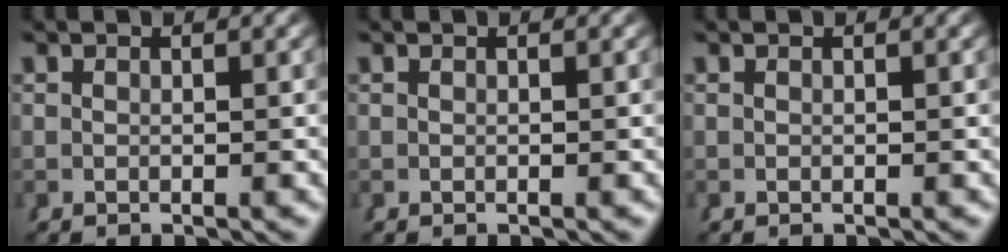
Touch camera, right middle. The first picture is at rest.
{"total": 0.0}
{"total": 0.0}